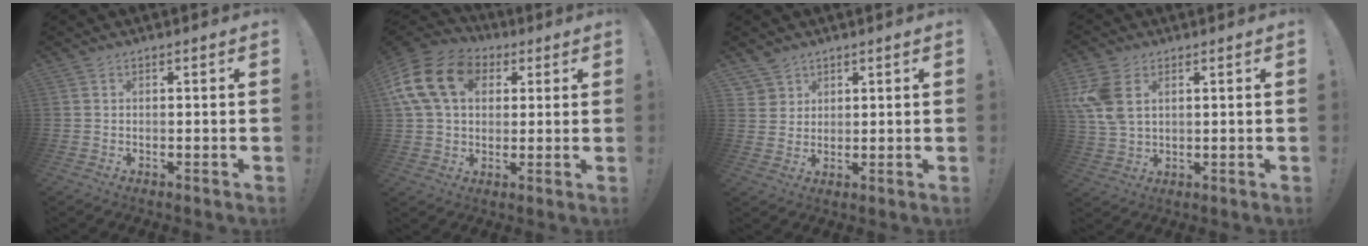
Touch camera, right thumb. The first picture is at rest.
{"total": 18.2, "force": [5.2, 13.6, 10.9], "torque": [-0.195, -0.002, 0.098]}
{"total": 4.3, "force": [2.9, 3.1, 0.1], "torque": [-0.002, -0.021, 0.056]}
{"total": 10.1, "force": [3.7, 6.4, 6.9], "torque": [-0.144, -0.012, 0.071]}